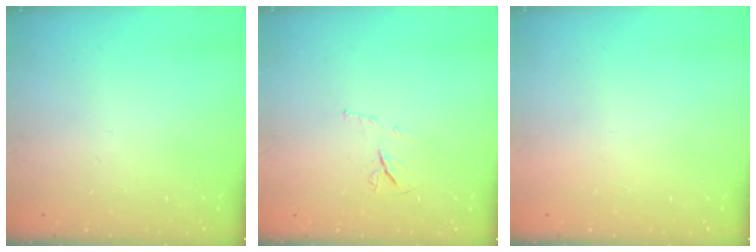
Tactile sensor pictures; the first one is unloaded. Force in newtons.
{"total": 4.7, "press": 4.6, "slide": 0.8}
{"total": 1.6, "press": 1.6, "slide": 0.1}